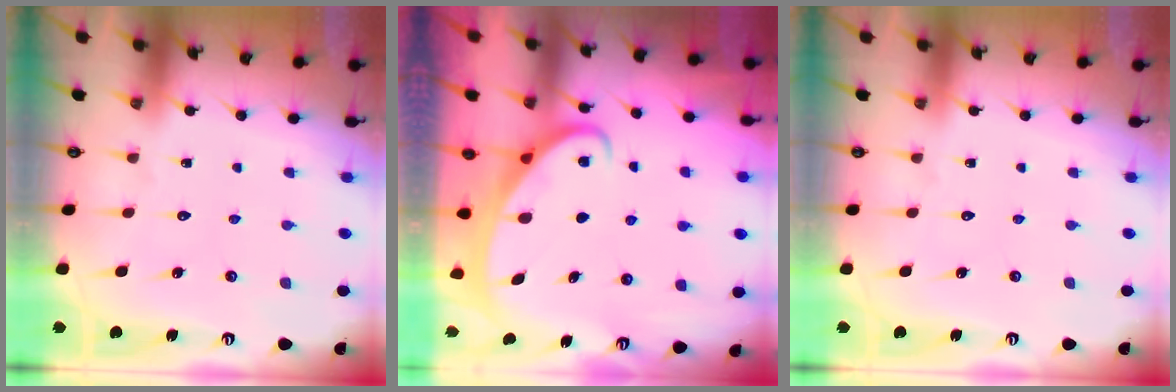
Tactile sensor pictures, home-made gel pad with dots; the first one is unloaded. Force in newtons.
{"total": 2.4, "press": 2.4, "slide": 0.4}
{"total": 0.0}